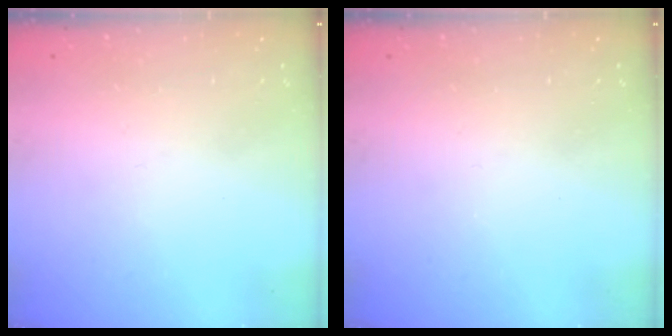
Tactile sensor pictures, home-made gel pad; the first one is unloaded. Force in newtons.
{"total": 0.0}